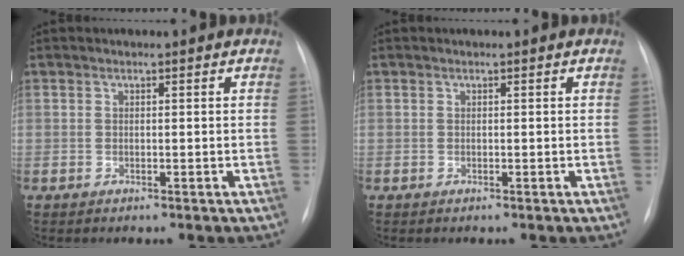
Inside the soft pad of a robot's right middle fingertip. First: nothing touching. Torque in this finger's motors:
{"motor_torque": [0.37, -0.52, -0.01, 0.01]}